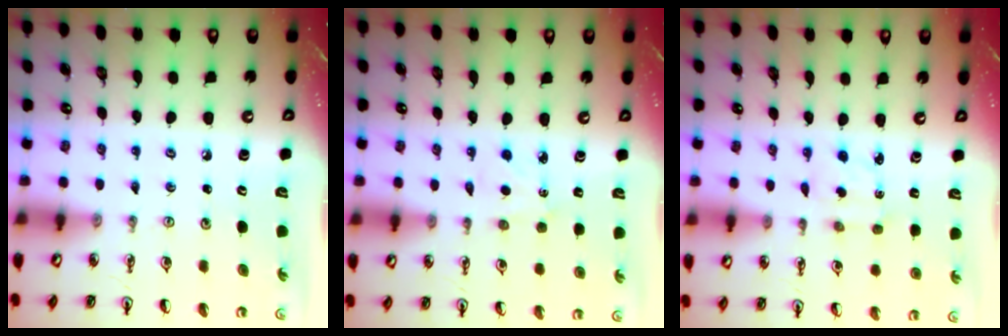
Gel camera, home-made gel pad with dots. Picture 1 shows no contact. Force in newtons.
{"total": 3.5, "press": 3.5, "slide": 0.4}
{"total": 2.2, "press": 2.1, "slide": 0.6}